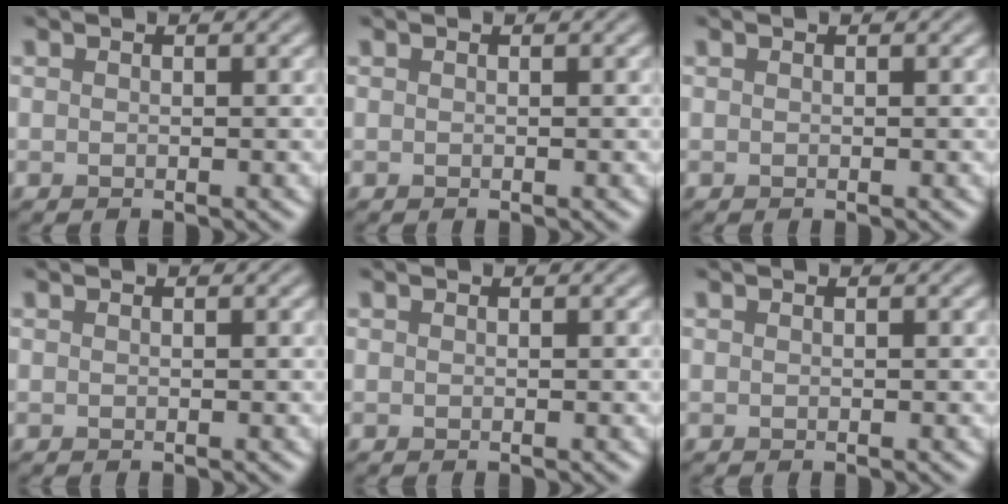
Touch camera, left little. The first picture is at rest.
{"total": 0.0}
{"total": 0.0}
{"total": 0.0}
{"total": 0.0}
{"total": 0.0}